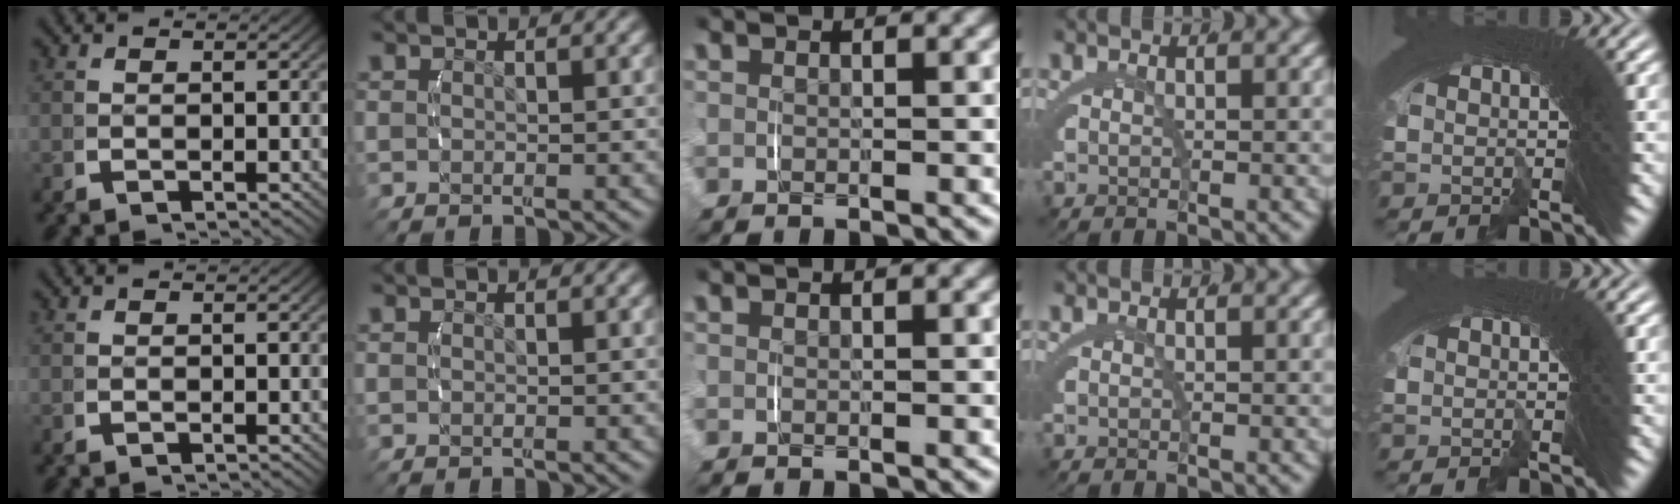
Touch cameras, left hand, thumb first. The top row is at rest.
{}